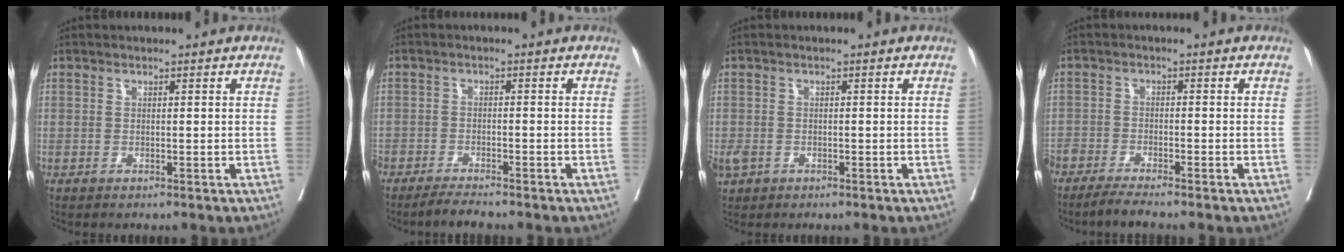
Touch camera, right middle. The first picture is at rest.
{"total": 4.0, "force": [-3.6, 0.0, 1.7], "torque": [-0.025, -0.011, -0.061]}
{"total": 2.9, "force": [-1.4, 2.1, 1.4], "torque": [-0.035, -0.003, -0.022]}
{"total": 5.2, "force": [-4.6, -0.2, 2.5], "torque": [-0.036, -0.014, -0.083]}